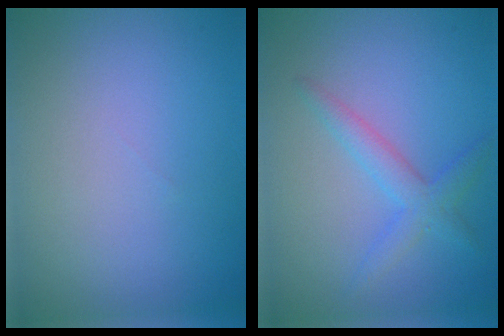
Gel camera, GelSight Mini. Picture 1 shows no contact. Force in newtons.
{"total": 2.5, "press": 2.5, "slide": 0.1}